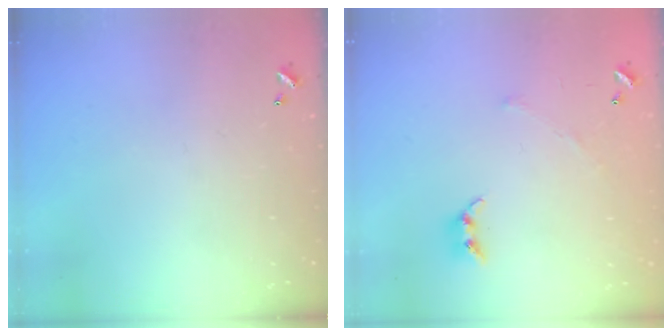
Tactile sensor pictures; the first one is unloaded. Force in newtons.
{"total": 3.9, "press": 3.8, "slide": 0.8}